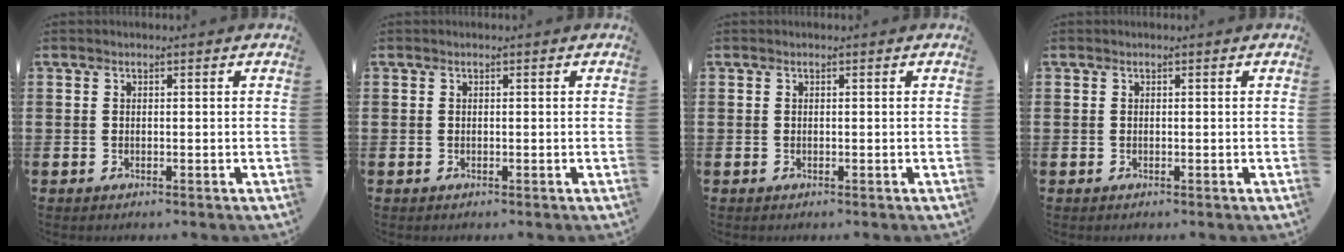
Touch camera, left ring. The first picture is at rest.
{"total": 0.0}
{"total": 0.0}
{"total": 0.0}